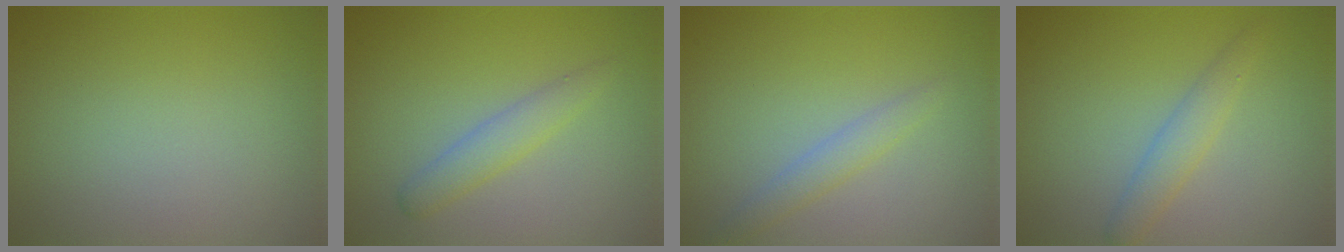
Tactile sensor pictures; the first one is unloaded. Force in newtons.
{"total": 2.0, "press": 2.0, "slide": 0.0}
{"total": 1.6, "press": 1.6, "slide": 0.0}
{"total": 2.1, "press": 2.1, "slide": 0.0}